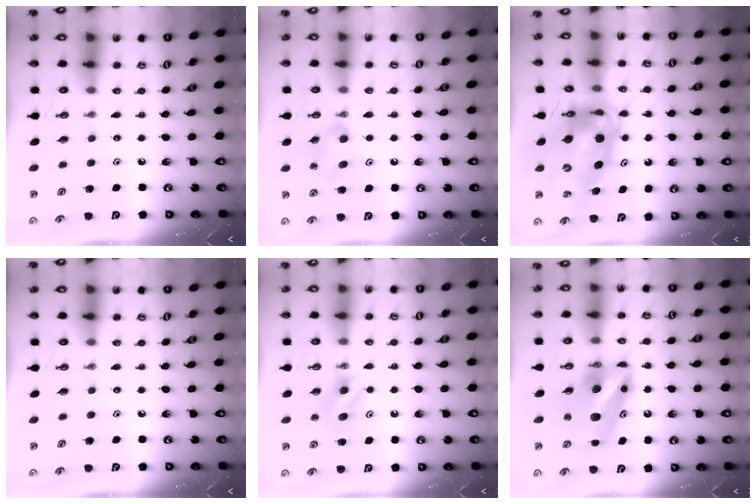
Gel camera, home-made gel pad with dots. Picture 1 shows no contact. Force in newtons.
{"total": 5.1, "press": 4.7, "slide": 1.9}
{"total": 14.3, "press": 14.3, "slide": 1.2}
{"total": 0.0}
{"total": 4.5, "press": 3.9, "slide": 2.4}
{"total": 11.0, "press": 8.1, "slide": 7.5}